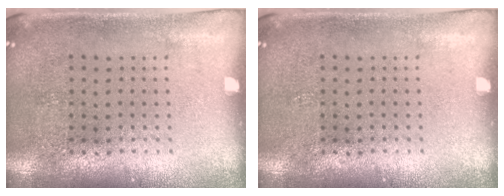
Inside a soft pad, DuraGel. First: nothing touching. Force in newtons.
{"total": 0.0}